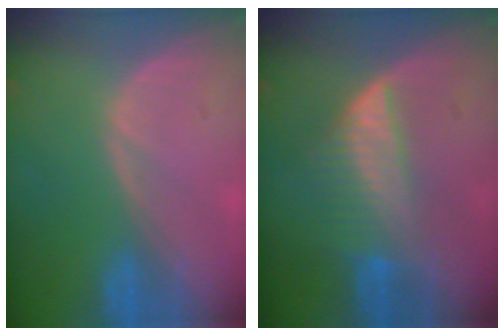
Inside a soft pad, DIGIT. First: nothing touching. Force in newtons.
{"total": 6.4, "press": 5.9, "slide": 2.5}